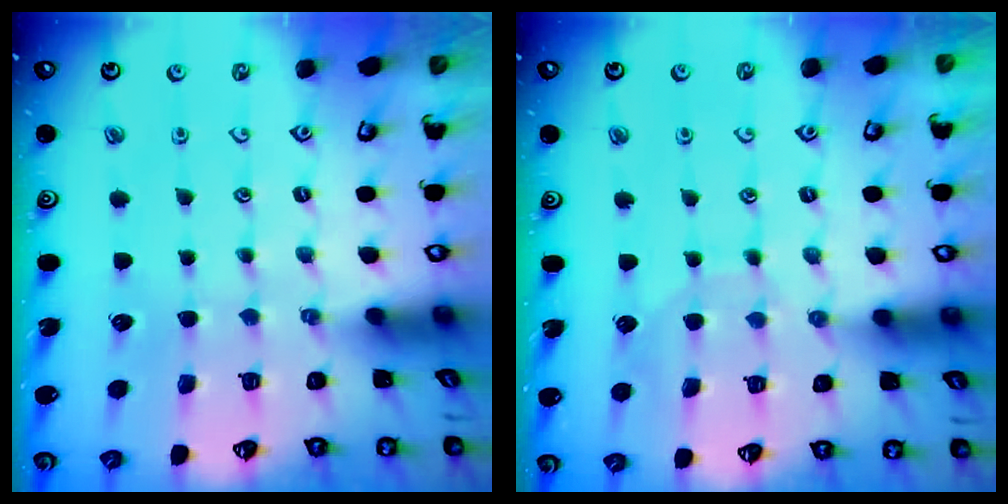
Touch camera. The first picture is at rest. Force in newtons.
{"total": 6.6, "press": 6.6, "slide": 0.4}